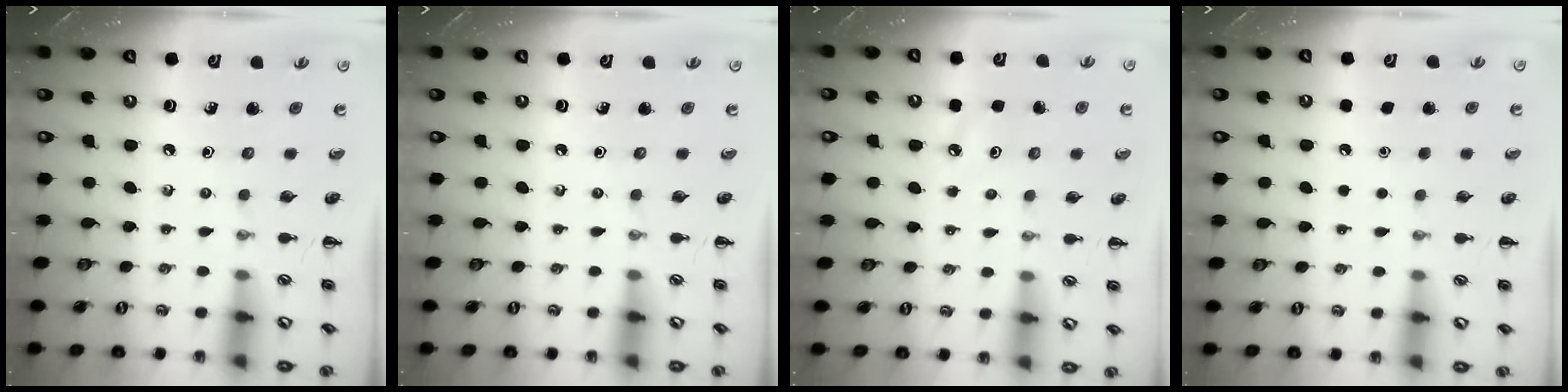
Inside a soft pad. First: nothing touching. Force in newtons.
{"total": 0.0}
{"total": 4.9, "press": 4.7, "slide": 1.4}
{"total": 1.8, "press": 1.7, "slide": 0.1}